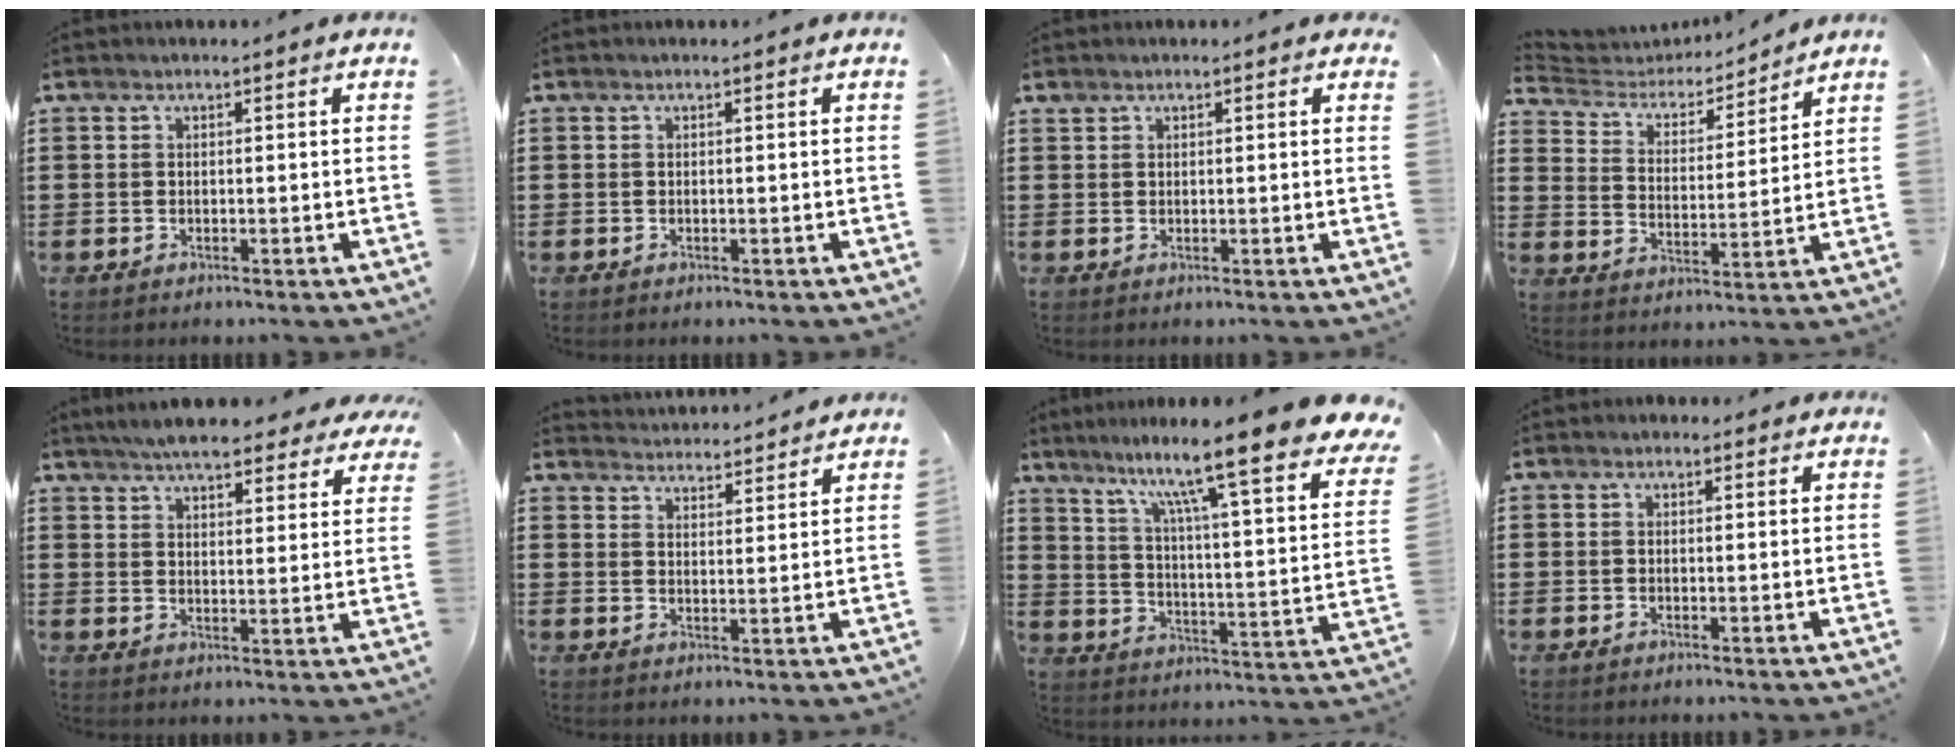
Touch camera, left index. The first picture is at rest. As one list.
[{"total": 0.0}, {"total": 1.3, "force": [0.9, 0.8, 0.4], "torque": [-0.009, 0.006, 0.018]}, {"total": 3.9, "force": [3.6, 1.2, 0.6], "torque": [-0.038, -0.029, 0.055]}, {"total": 6.1, "force": [5.6, 0.7, 2.3], "torque": [-0.057, -0.017, 0.101]}, {"total": 3.6, "force": [3.6, -0.2, -0.3], "torque": [-0.006, -0.019, 0.065]}, {"total": 12.4, "force": [9.9, -0.1, 7.4], "torque": [-0.147, -0.086, 0.153]}, {"total": 1.0, "force": [0.2, 1.0, 0.3], "torque": [-0.008, 0.006, 0.004]}]